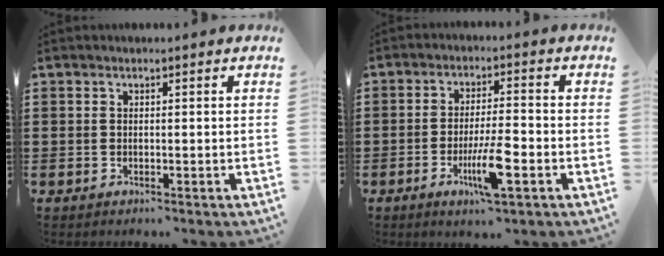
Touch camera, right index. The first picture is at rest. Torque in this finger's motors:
{"motor_torque": [2.14, 0.00, 0.25, 0.07]}